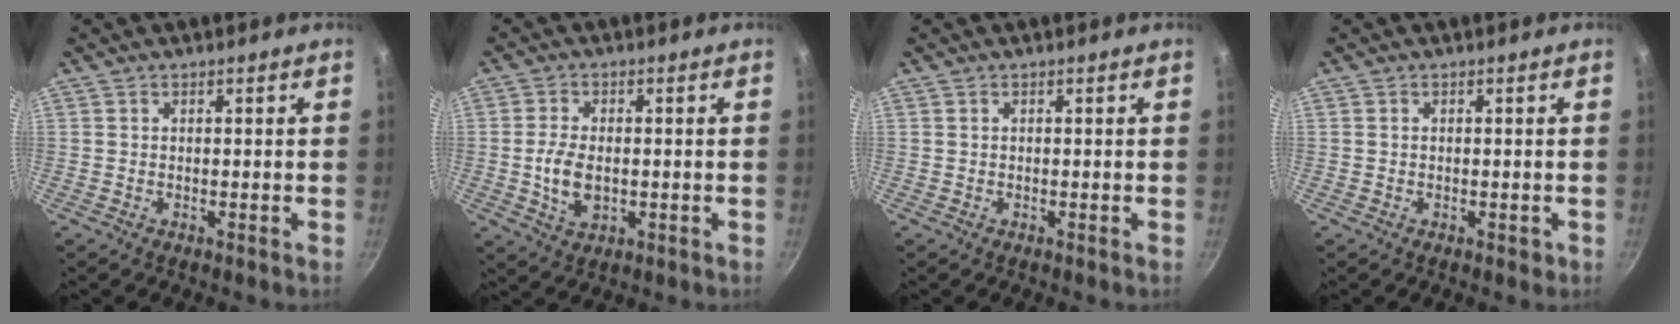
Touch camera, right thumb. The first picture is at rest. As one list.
[{"total": 6.7, "force": [-0.6, 4.1, 5.3], "torque": [-0.103, 0.002, -0.008]}, {"total": 0.0}, {"total": 1.0, "force": [-0.2, 0.8, 0.6], "torque": [-0.004, 0.001, -0.004]}]